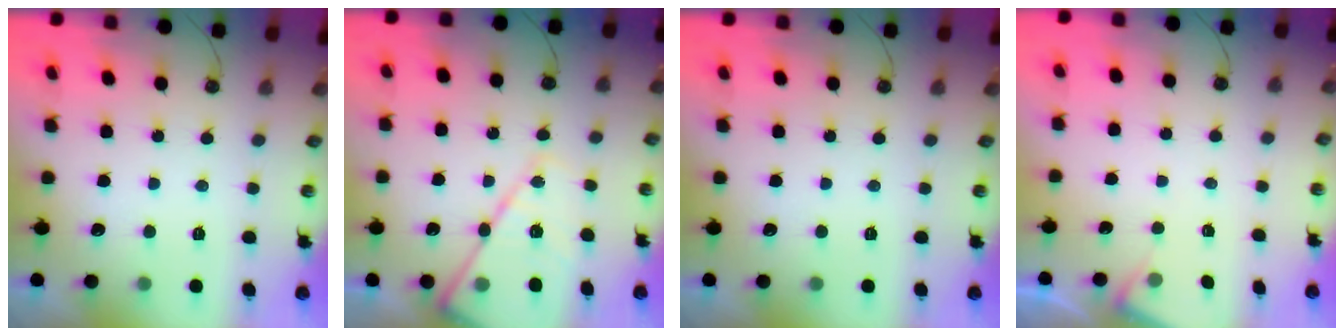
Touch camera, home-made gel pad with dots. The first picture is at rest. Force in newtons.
{"total": 15.8, "press": 15.7, "slide": 1.3}
{"total": 0.0}
{"total": 4.1, "press": 4.1, "slide": 0.2}